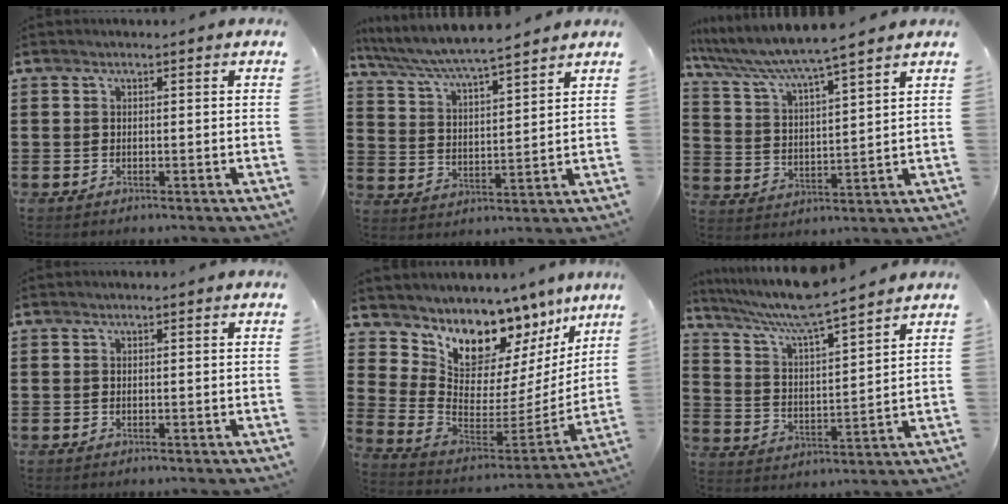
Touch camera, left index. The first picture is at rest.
{"total": 5.3, "force": [5.1, -0.1, 1.6], "torque": [-0.056, -0.033, 0.083]}
{"total": 6.1, "force": [5.5, -0.5, 2.6], "torque": [-0.078, -0.036, 0.088]}
{"total": 0.0}
{"total": 8.2, "force": [6.7, 4.4, 1.6], "torque": [-0.061, -0.069, 0.122]}
{"total": 7.9, "force": [7.0, 0.0, 3.8], "torque": [-0.099, -0.036, 0.118]}